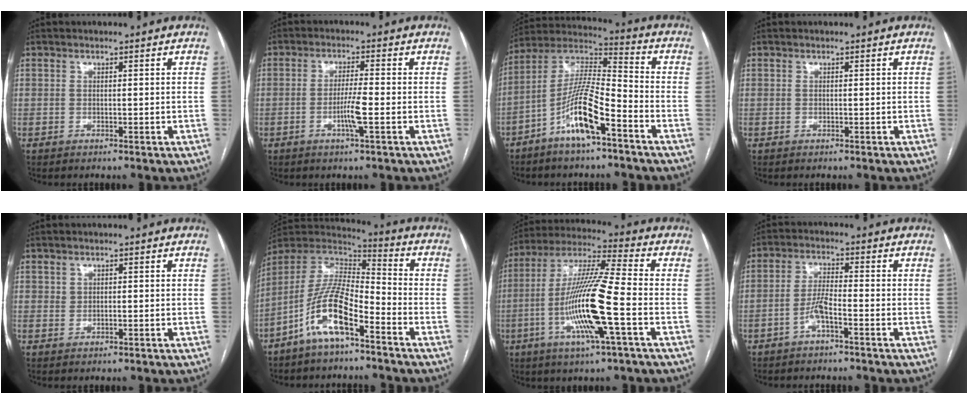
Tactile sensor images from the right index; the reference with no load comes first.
{"total": 4.3, "force": [-1.3, -0.2, 4.1], "torque": [-0.079, -0.006, -0.026]}
{"total": 12.5, "force": [-6.5, 2.1, 10.5], "torque": [-0.208, 0.004, -0.126]}
{"total": 0.0}
{"total": 0.8, "force": [0.4, 0.6, 0.4], "torque": [-0.004, 0.000, 0.006]}
{"total": 12.7, "force": [-7.0, 3.3, 10.1], "torque": [-0.207, 0.008, -0.133]}
{"total": 16.0, "force": [-4.3, 0.3, 15.4], "torque": [-0.309, -0.007, -0.086]}
{"total": 3.8, "force": [-2.0, 0.5, 3.2], "torque": [-0.068, 0.010, -0.040]}